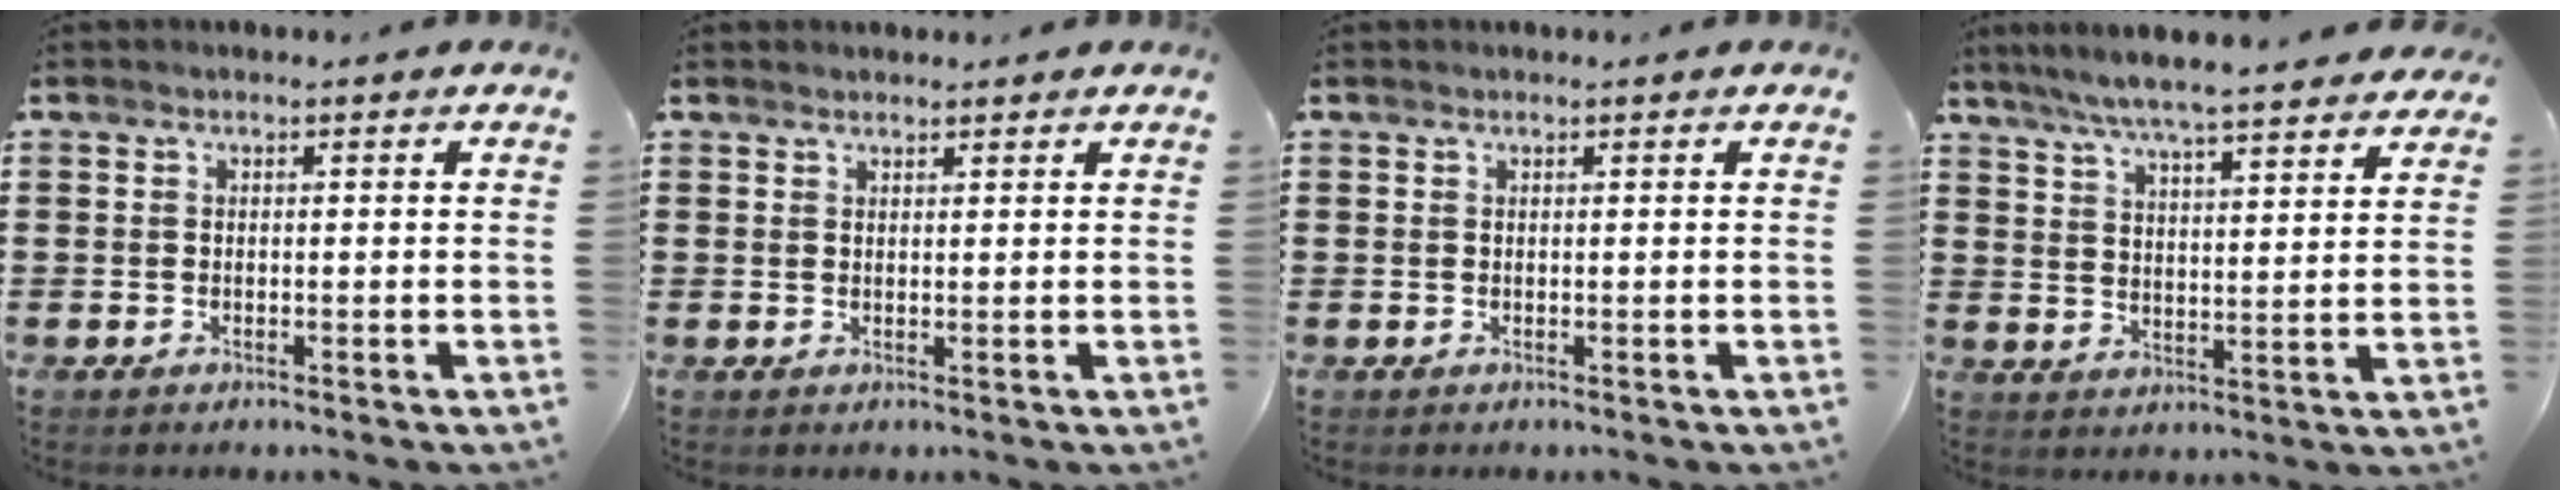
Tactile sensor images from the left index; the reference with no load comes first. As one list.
[{"total": 1.1, "force": [1.1, 0.3, 0.0], "torque": [-0.002, 0.001, 0.021]}, {"total": 0.0}, {"total": 6.3, "force": [5.8, -0.1, 2.4], "torque": [-0.070, -0.030, 0.101]}]